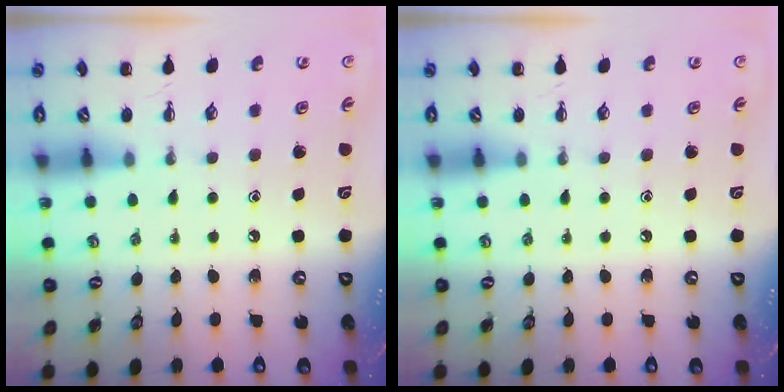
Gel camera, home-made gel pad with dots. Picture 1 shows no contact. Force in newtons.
{"total": 0.0}